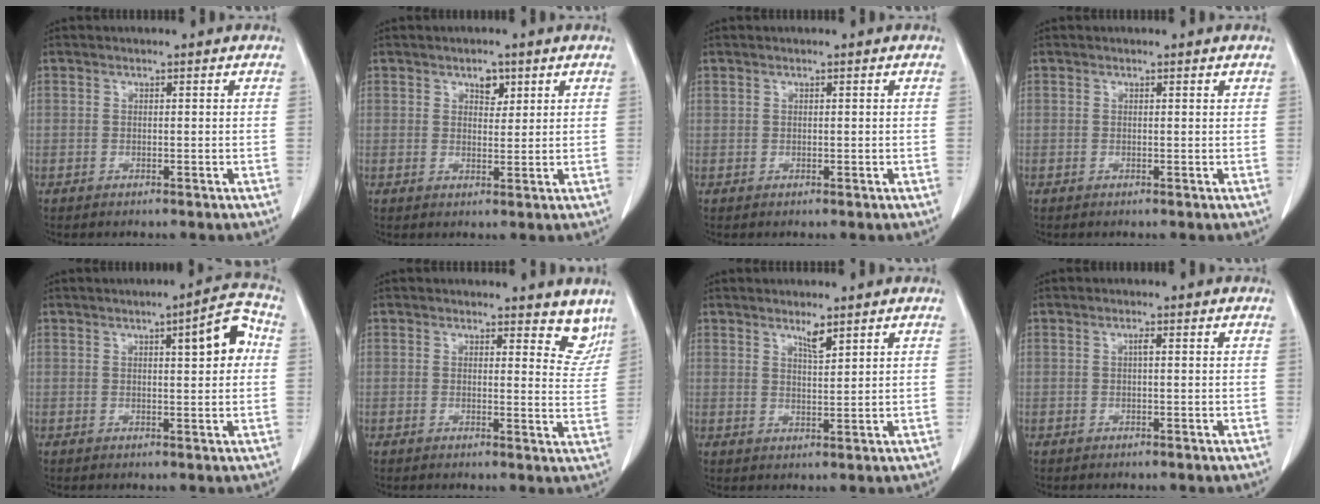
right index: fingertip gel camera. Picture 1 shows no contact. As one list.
[{"total": 2.6, "force": [1.5, 1.5, 1.5], "torque": [-0.018, -0.001, 0.024]}, {"total": 0.0}, {"total": 0.0}, {"total": 6.4, "force": [1.4, 1.3, 6.1], "torque": [-0.079, 0.017, 0.015]}, {"total": 5.3, "force": [4.6, 2.1, 1.5], "torque": [0.011, -0.028, 0.033]}, {"total": 2.6, "force": [2.0, 0.3, 1.7], "torque": [-0.034, -0.006, 0.038]}, {"total": 0.7, "force": [0.1, 0.1, 0.7], "torque": [-0.014, 0.001, 0.001]}]